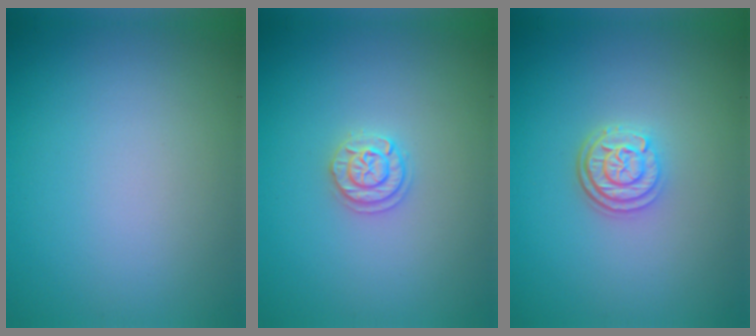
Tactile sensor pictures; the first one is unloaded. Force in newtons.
{"total": 1.8, "press": 1.8, "slide": 0.3}
{"total": 3.0, "press": 2.4, "slide": 1.8}